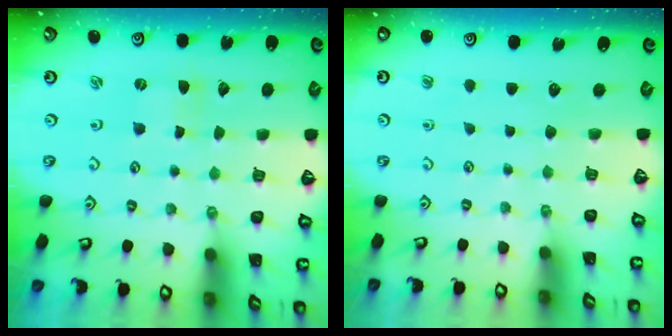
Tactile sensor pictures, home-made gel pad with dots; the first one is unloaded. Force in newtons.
{"total": 0.0}